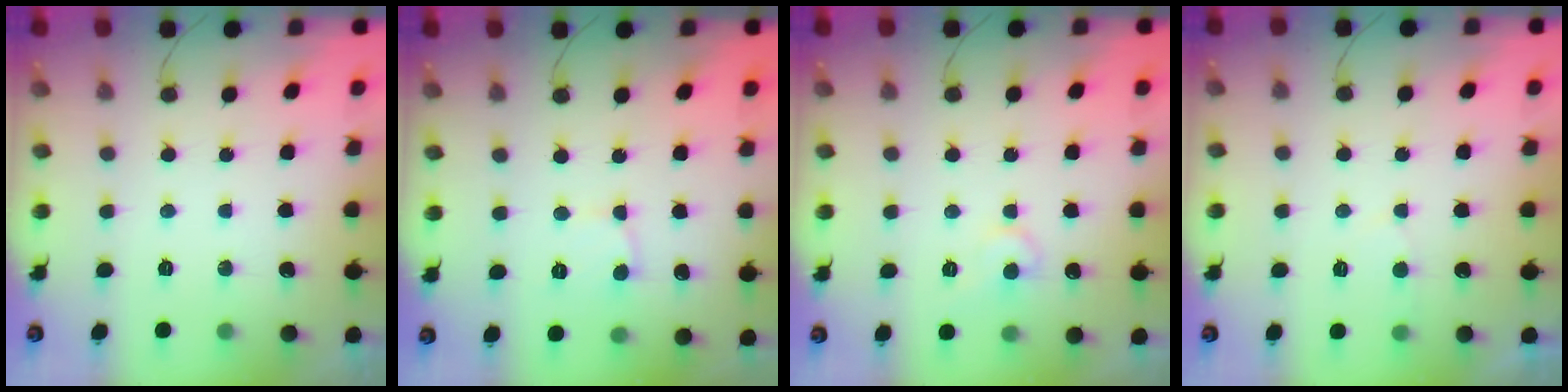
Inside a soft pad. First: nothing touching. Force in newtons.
{"total": 2.6, "press": 2.6, "slide": 0.1}
{"total": 7.0, "press": 7.0, "slide": 0.7}
{"total": 2.3, "press": 2.3, "slide": 0.2}